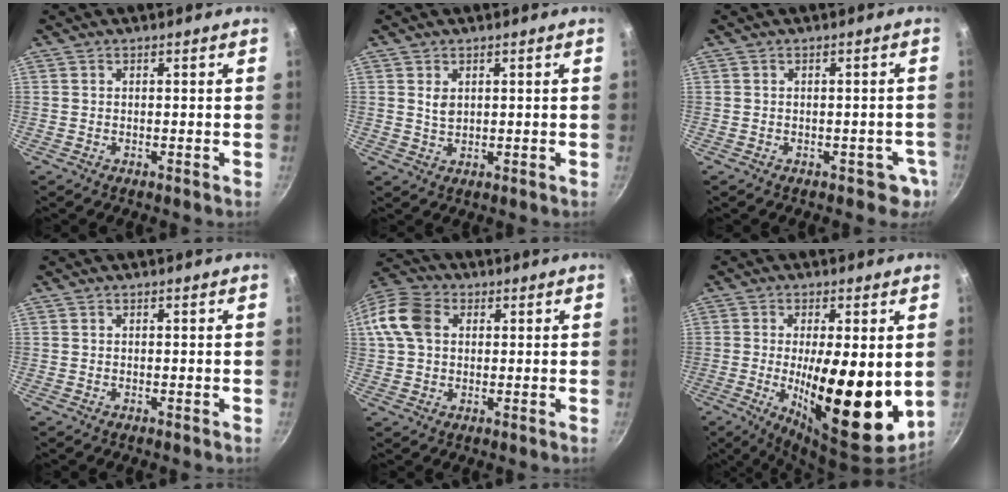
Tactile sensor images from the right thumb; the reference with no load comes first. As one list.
[{"total": 2.9, "force": [1.0, 1.9, 2.0], "torque": [-0.033, -0.006, 0.020]}, {"total": 3.4, "force": [-1.3, 2.7, 1.6], "torque": [0.015, 0.019, -0.003]}, {"total": 0.0}, {"total": 10.6, "force": [2.2, 7.8, 6.7], "torque": [-0.121, 0.019, 0.026]}, {"total": 18.1, "force": [-1.0, 5.7, 17.1], "torque": [-0.248, -0.027, -0.010]}]